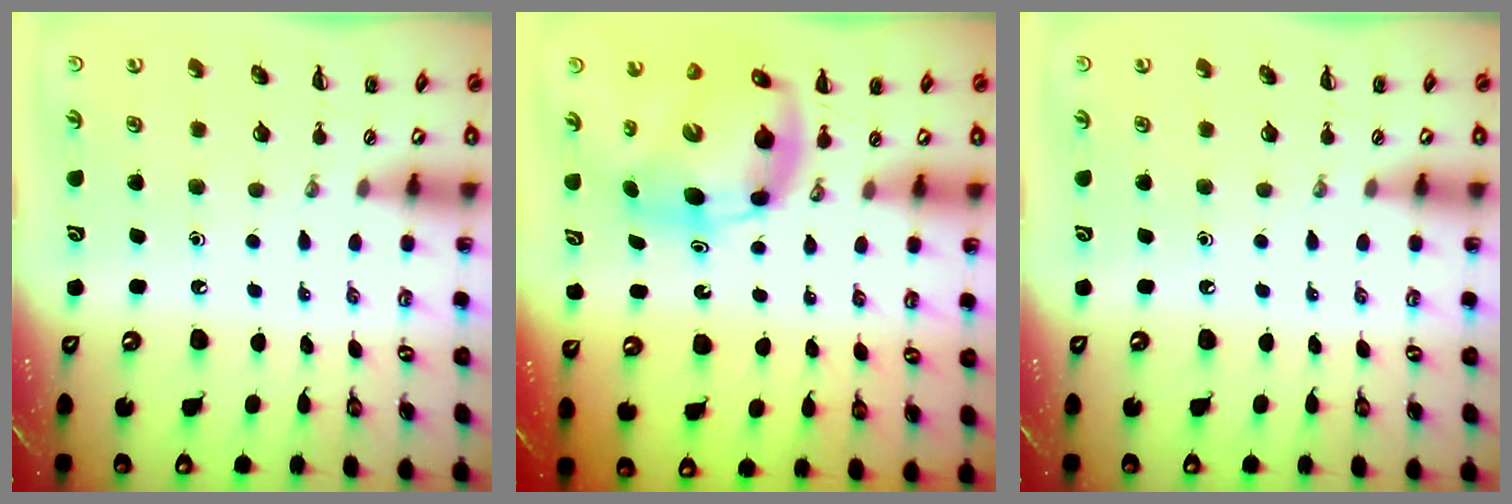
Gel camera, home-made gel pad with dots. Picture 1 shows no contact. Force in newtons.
{"total": 8.4, "press": 8.1, "slide": 2.3}
{"total": 0.0}